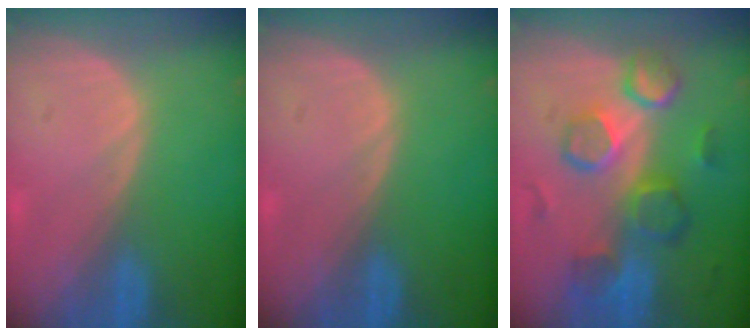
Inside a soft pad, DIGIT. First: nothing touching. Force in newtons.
{"total": 0.0}
{"total": 10.3, "press": 9.1, "slide": 4.9}